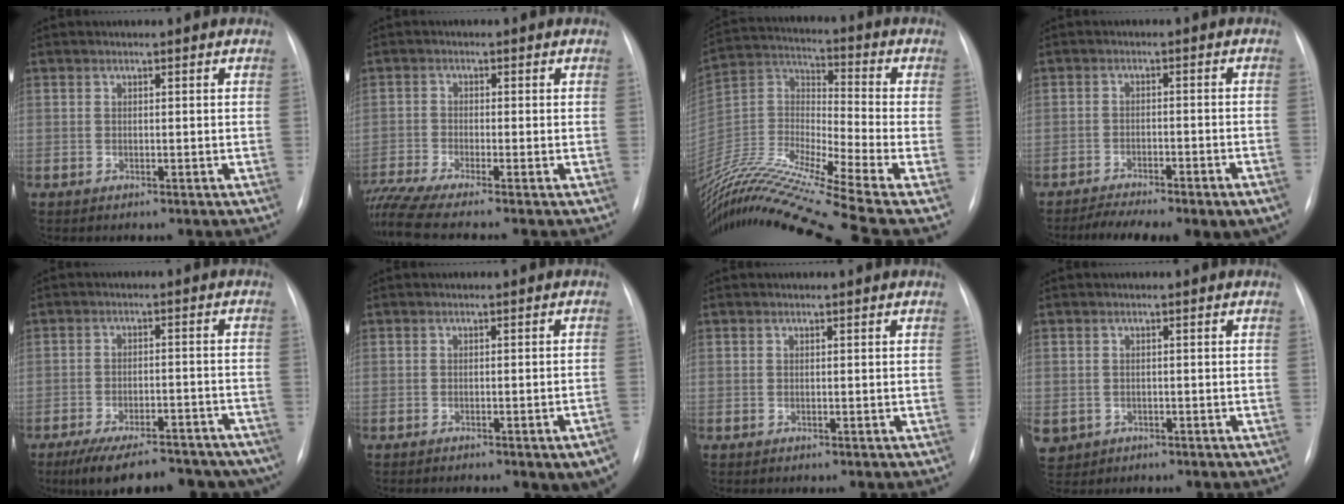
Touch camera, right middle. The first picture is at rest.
{"total": 7.9, "force": [-6.8, -1.6, 3.7], "torque": [-0.069, -0.022, -0.118]}
{"total": 23.7, "force": [-19.4, -1.9, 13.6], "torque": [-0.296, -0.020, -0.356]}
{"total": 12.5, "force": [-9.3, 2.7, 7.9], "torque": [-0.110, 0.001, -0.131]}
{"total": 20.0, "force": [-16.3, 6.5, 9.6], "torque": [-0.125, -0.001, -0.213]}
{"total": 6.5, "force": [-4.4, 0.8, 4.8], "torque": [-0.046, 0.002, -0.052]}
{"total": 0.0}
{"total": 5.1, "force": [-2.2, 4.4, 1.3], "torque": [-0.040, -0.001, -0.027]}